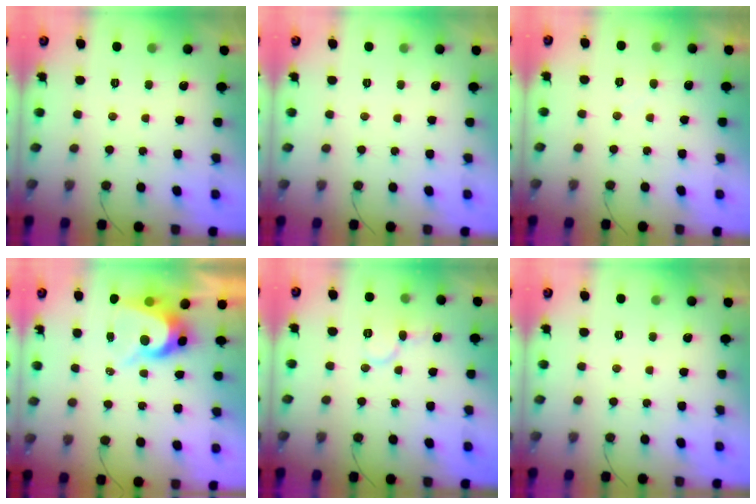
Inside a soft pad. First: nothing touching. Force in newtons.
{"total": 0.0}
{"total": 3.6, "press": 3.6, "slide": 0.1}
{"total": 8.0, "press": 8.0, "slide": 0.7}
{"total": 8.8, "press": 8.7, "slide": 0.7}
{"total": 0.0}